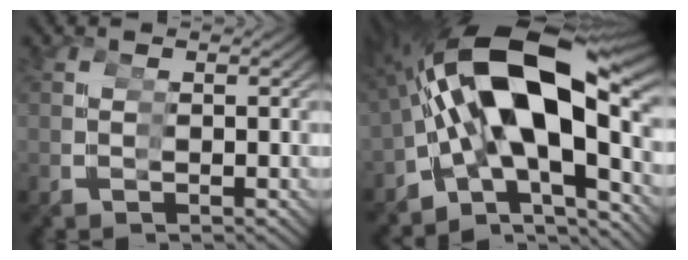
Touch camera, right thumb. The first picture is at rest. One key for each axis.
{"total": 16.8, "fx": 0.3, "fy": 9.7, "fz": 13.7, "tx": -0.261, "ty": -0.013, "tz": 0.013}